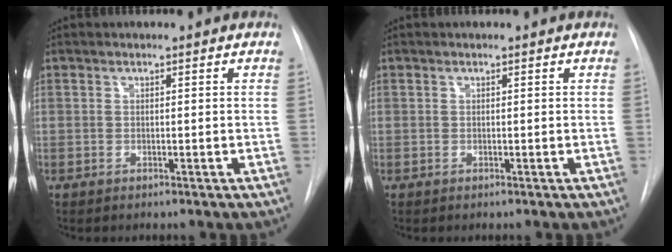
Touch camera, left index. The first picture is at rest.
{"total": 0.0}